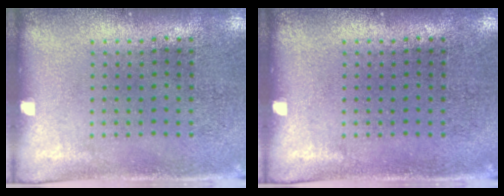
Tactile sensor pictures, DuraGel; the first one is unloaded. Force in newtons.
{"total": 0.0}